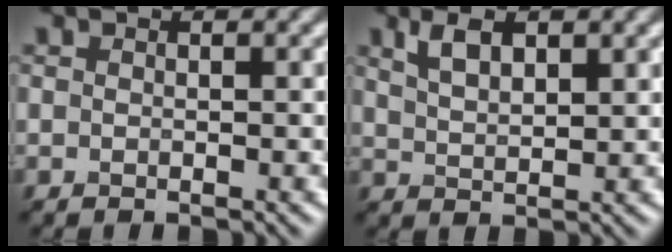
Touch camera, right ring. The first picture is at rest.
{"total": 2.1, "force": [1.6, 0.2, 1.3], "torque": [-0.052, 0.002, 0.060]}